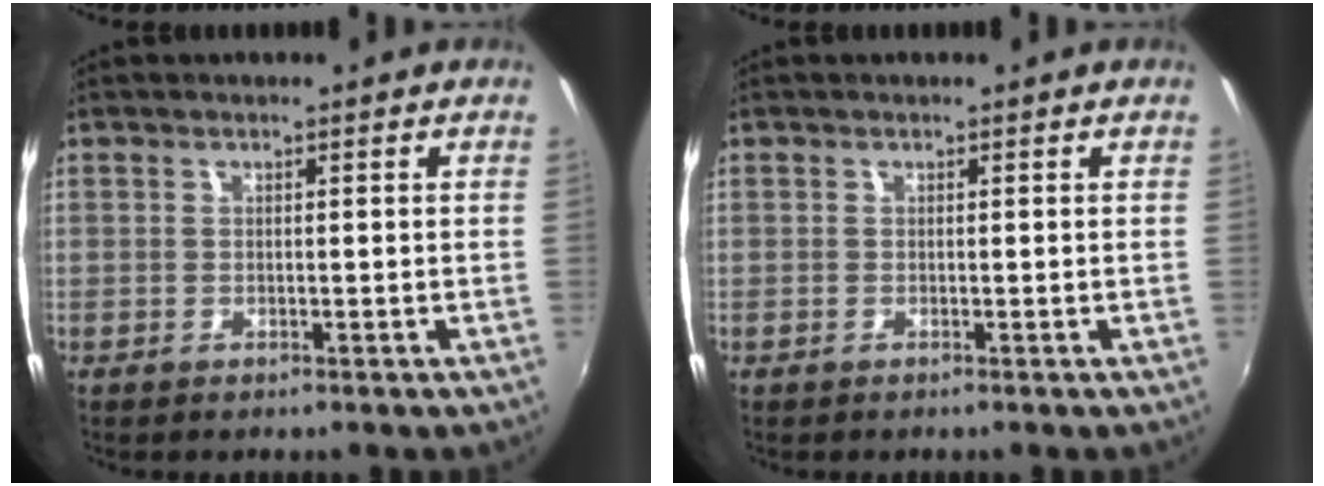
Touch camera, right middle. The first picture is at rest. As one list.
[{"total": 0.0}]